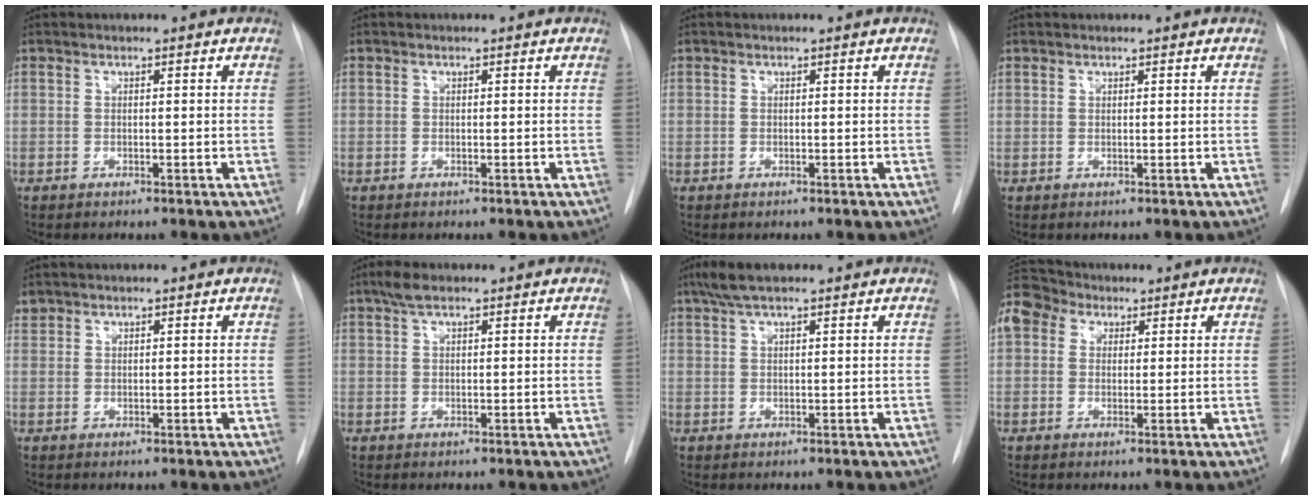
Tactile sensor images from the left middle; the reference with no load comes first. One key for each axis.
{"total": 0.0}
{"total": 0.0}
{"total": 0.6, "fx": 0.2, "fy": -0.2, "fz": -0.6, "tx": 0.014, "ty": -0.007, "tz": 0.000}
{"total": 1.1, "fx": 1.0, "fy": 0.6, "fz": -0.1, "tx": 0.002, "ty": 0.011, "tz": 0.018}
{"total": 2.4, "fx": 1.7, "fy": 0.7, "fz": 1.5, "tx": -0.032, "ty": 0.010, "tz": 0.032}
{"total": 4.5, "fx": 3.3, "fy": 0.9, "fz": 2.9, "tx": -0.062, "ty": 0.016, "tz": 0.061}
{"total": 12.7, "fx": 6.5, "fy": 9.6, "fz": 5.3, "tx": -0.157, "ty": 0.068, "tz": 0.123}